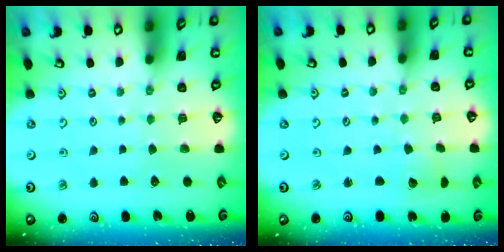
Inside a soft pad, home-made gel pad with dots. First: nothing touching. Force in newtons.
{"total": 2.2, "press": 2.2, "slide": 0.1}